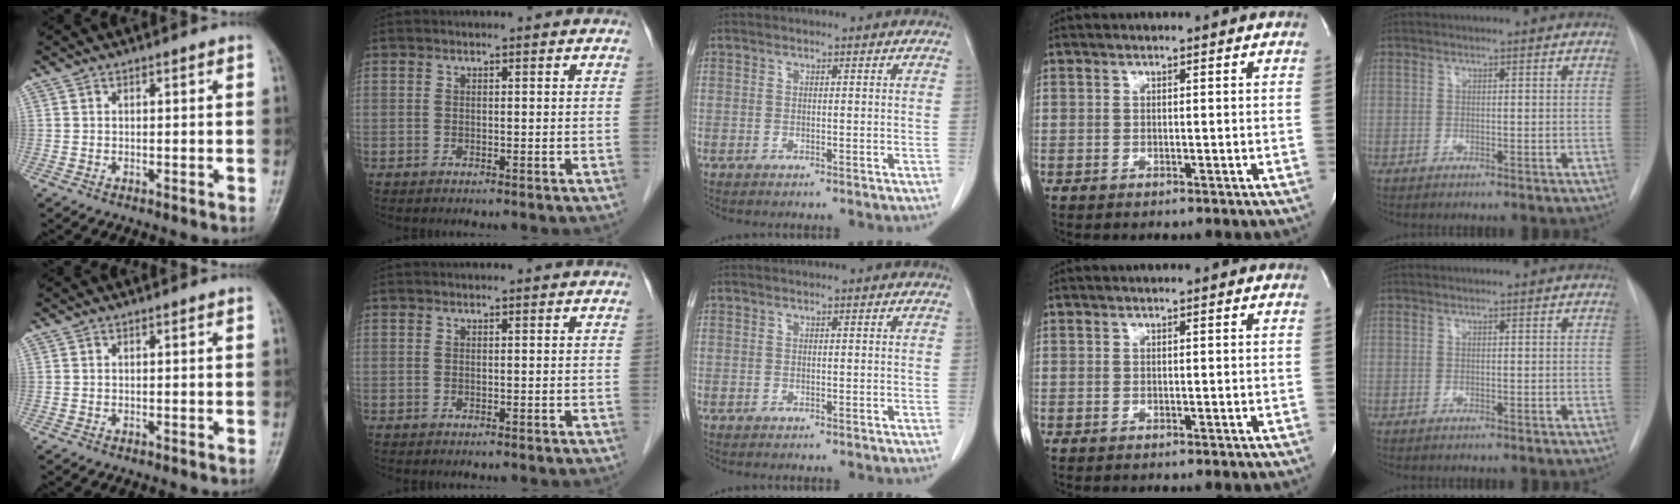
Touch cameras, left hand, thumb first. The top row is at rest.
{}